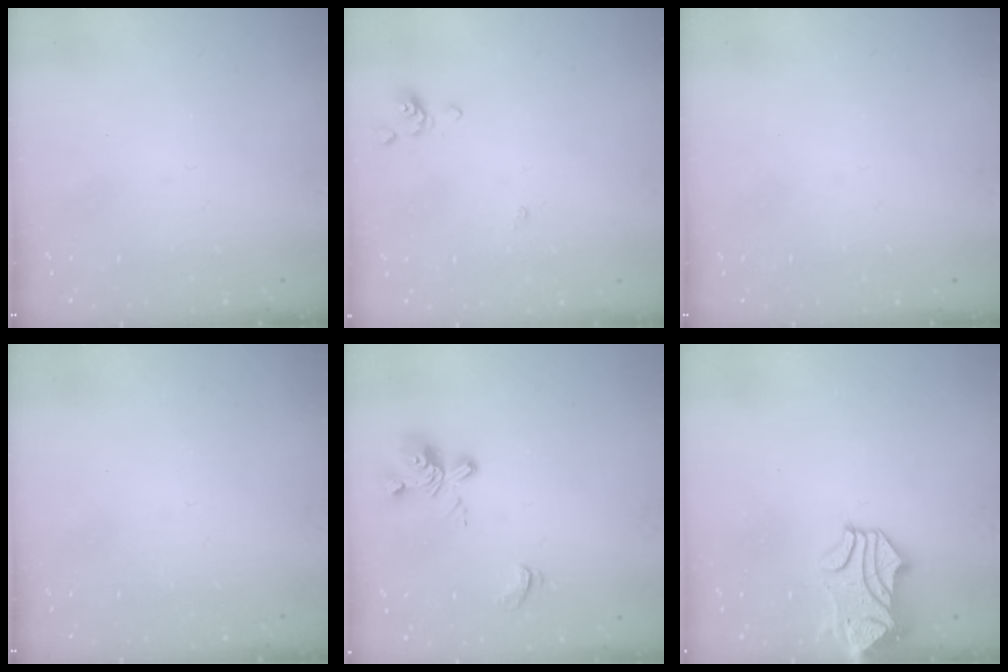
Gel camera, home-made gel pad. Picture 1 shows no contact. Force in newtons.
{"total": 0.0}
{"total": 0.0}
{"total": 0.0}
{"total": 3.2, "press": 2.9, "slide": 1.4}
{"total": 2.0, "press": 1.5, "slide": 1.3}